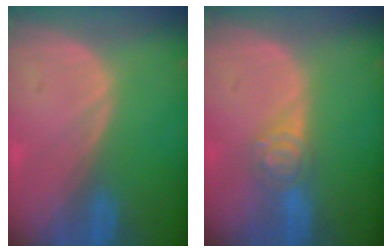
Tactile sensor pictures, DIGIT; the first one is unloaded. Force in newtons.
{"total": 4.1, "press": 4.0, "slide": 0.8}